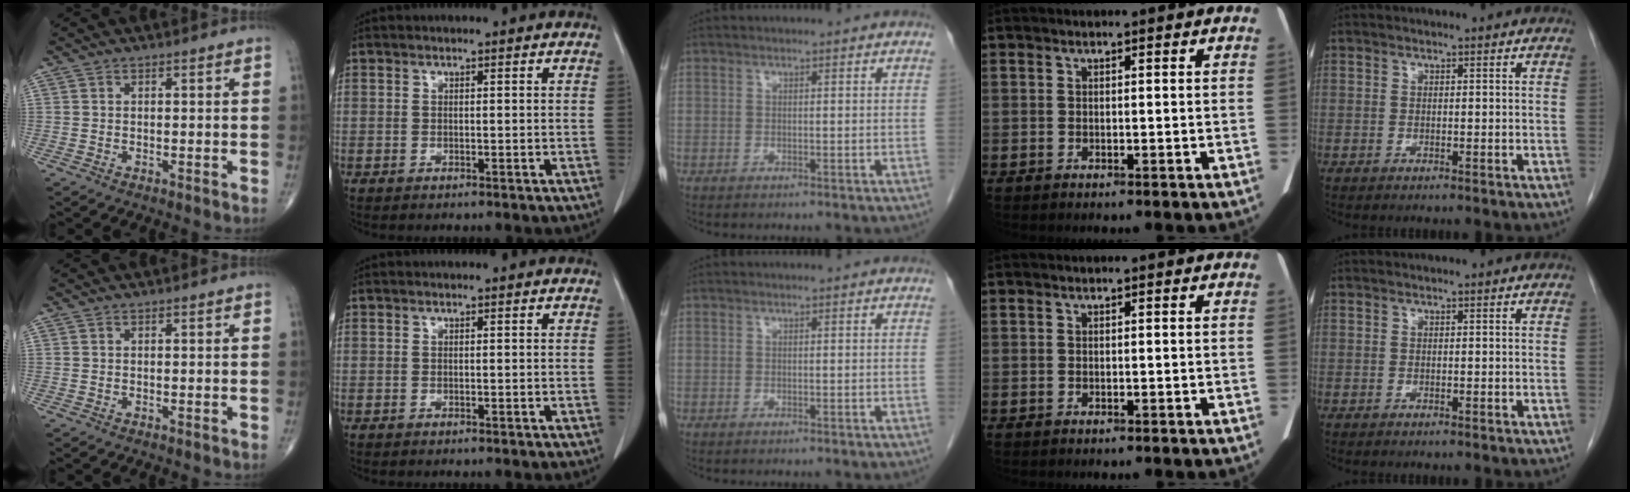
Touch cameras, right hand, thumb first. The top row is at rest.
{}